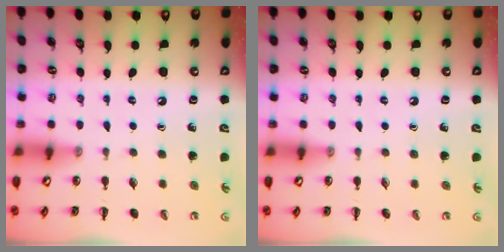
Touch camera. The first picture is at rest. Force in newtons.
{"total": 0.0}